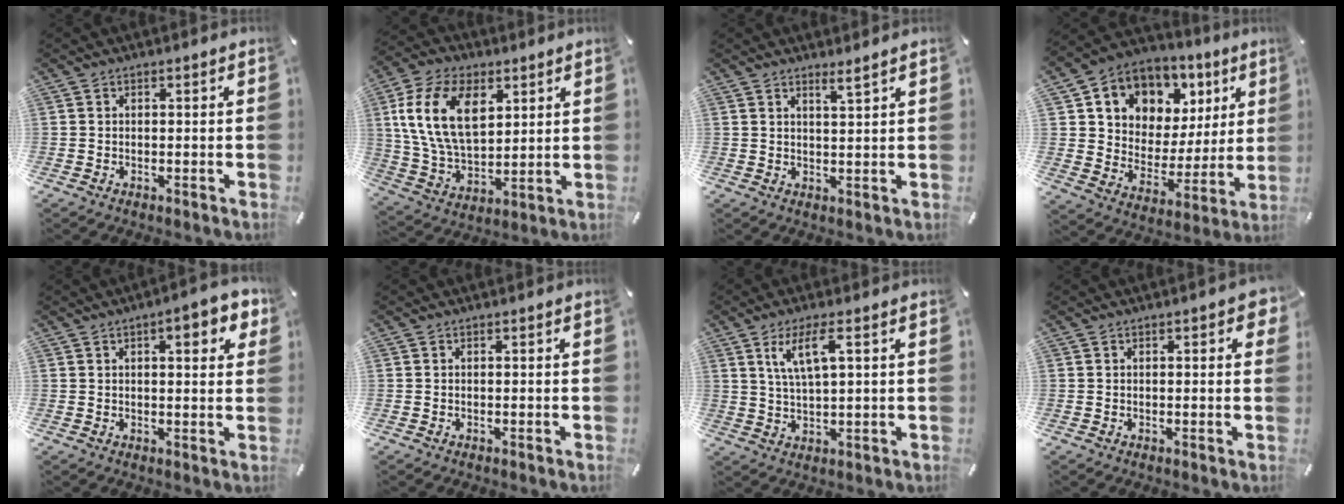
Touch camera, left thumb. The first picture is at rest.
{"total": 16.7, "force": [6.0, 10.5, 11.5], "torque": [-0.256, -0.005, 0.107]}
{"total": 2.6, "force": [2.3, -0.4, 1.2], "torque": [-0.027, -0.011, 0.042]}
{"total": 9.4, "force": [4.7, 8.1, 1.0], "torque": [-0.037, -0.050, 0.091]}
{"total": 7.0, "force": [3.2, 2.5, 5.6], "torque": [-0.073, -0.008, 0.047]}
{"total": 0.0}
{"total": 7.5, "force": [3.3, 1.8, 6.5], "torque": [-0.134, 0.005, 0.056]}
{"total": 2.6, "force": [0.6, 1.0, 2.3], "torque": [-0.022, -0.003, 0.004]}